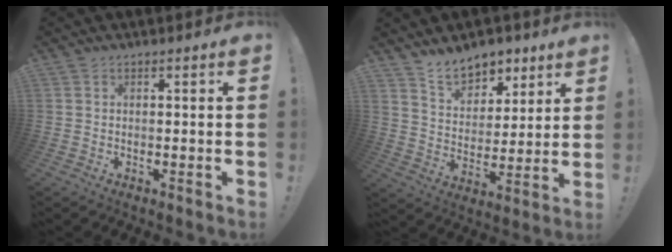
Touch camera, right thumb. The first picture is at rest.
{"total": 11.1, "force": [8.9, 6.0, 2.7], "torque": [-0.046, -0.065, 0.173]}